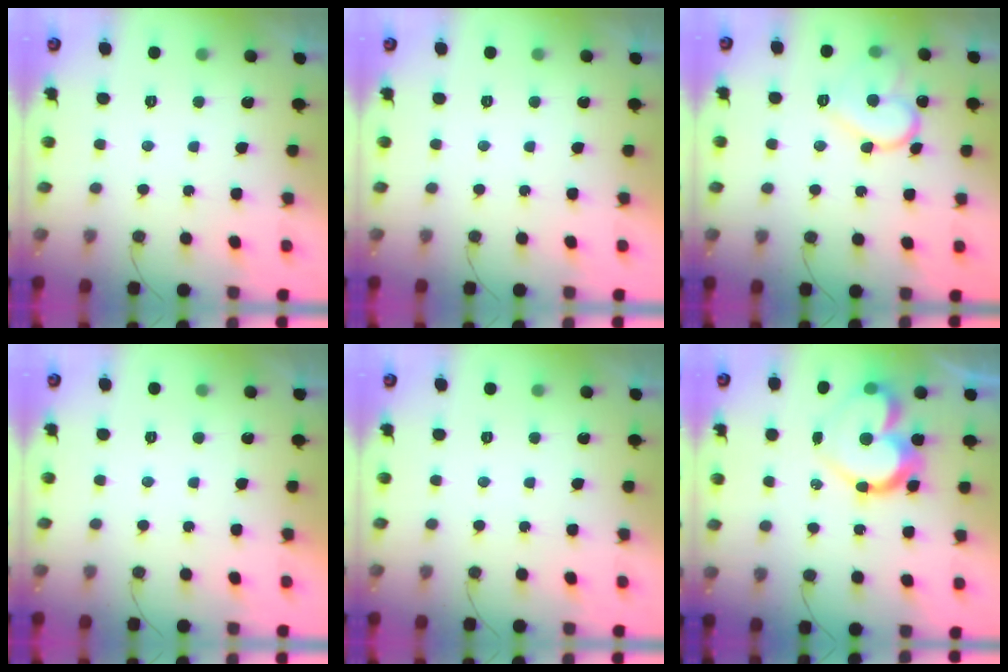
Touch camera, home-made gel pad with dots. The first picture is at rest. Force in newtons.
{"total": 1.8, "press": 1.8, "slide": 0.1}
{"total": 13.8, "press": 13.8, "slide": 1.2}
{"total": 1.8, "press": 1.8, "slide": 0.0}
{"total": 0.0}
{"total": 15.5, "press": 15.4, "slide": 1.3}